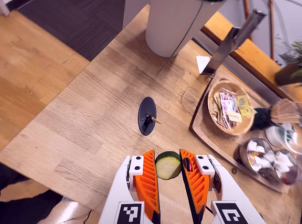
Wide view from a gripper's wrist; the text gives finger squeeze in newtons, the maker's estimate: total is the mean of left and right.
{"total": 9.4, "left": 10.0, "right": 8.8}